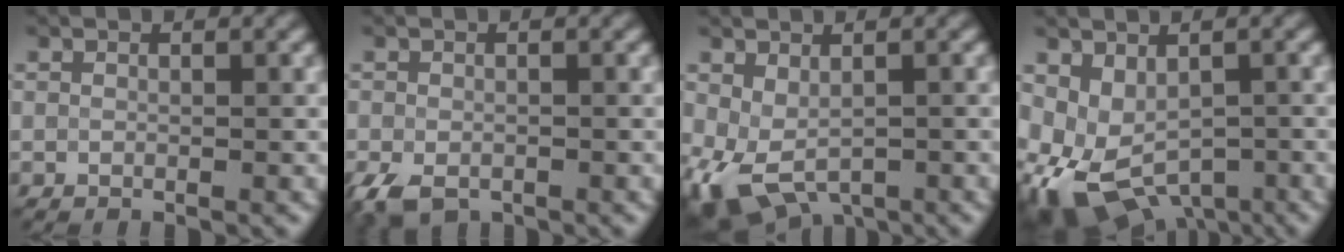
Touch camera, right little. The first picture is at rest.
{"total": 3.4, "force": [-1.9, 2.2, 1.9], "torque": [-0.041, -0.012, -0.037]}
{"total": 5.2, "force": [-1.7, 3.1, 3.8], "torque": [-0.081, -0.013, -0.024]}
{"total": 8.4, "force": [-3.5, 5.4, 5.4], "torque": [-0.106, -0.024, -0.042]}